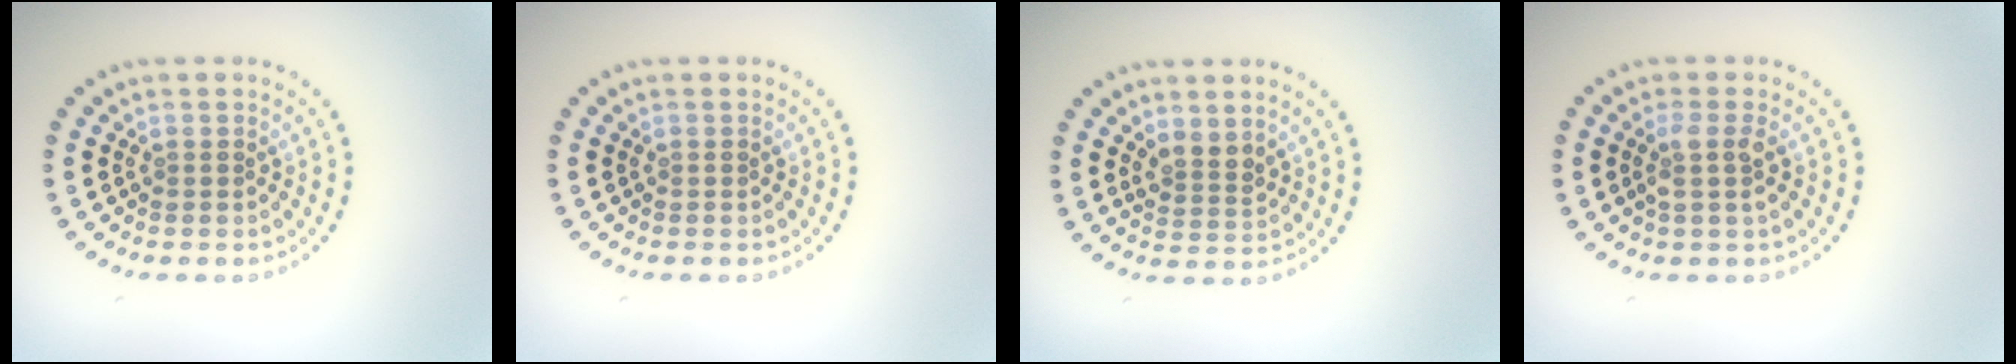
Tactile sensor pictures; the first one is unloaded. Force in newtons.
{"total": 0.0}
{"total": 2.0, "press": 1.6, "slide": 1.2}
{"total": 1.8, "press": 1.5, "slide": 1.0}